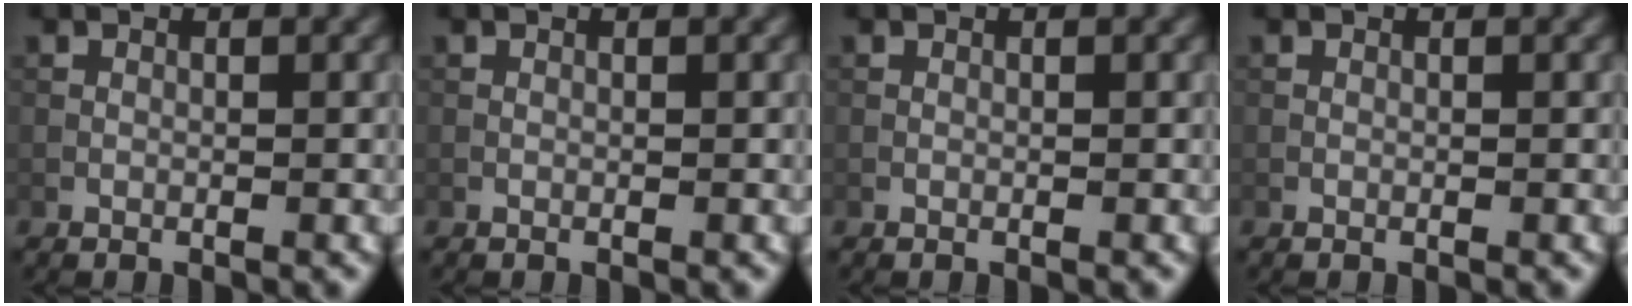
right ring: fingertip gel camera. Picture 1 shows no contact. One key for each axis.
{"total": 0.0}
{"total": 0.0}
{"total": 0.0}